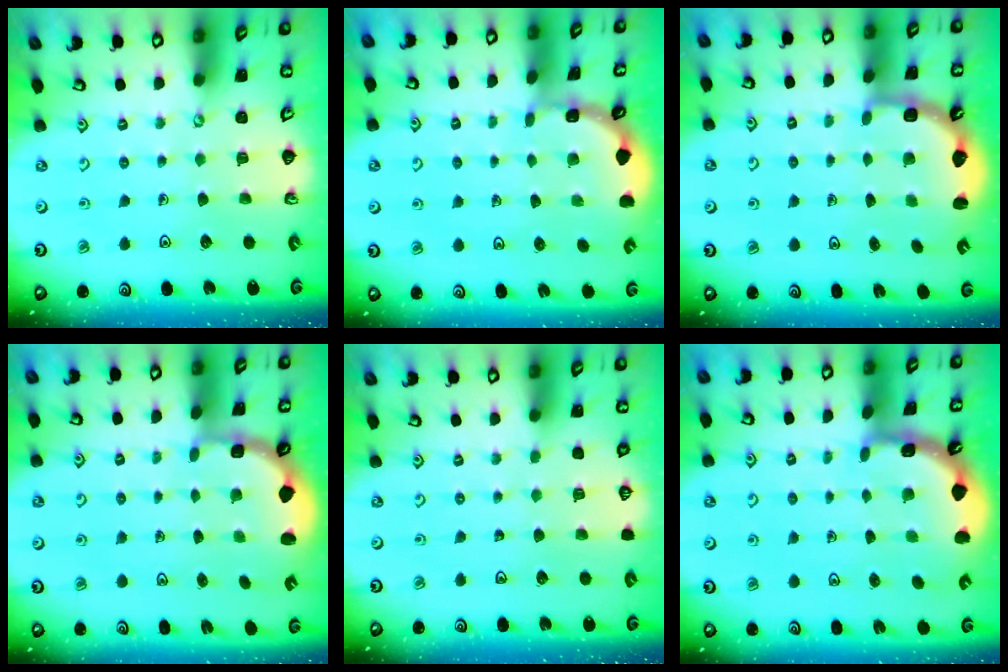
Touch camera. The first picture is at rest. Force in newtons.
{"total": 1.3, "press": 1.3, "slide": 0.1}
{"total": 3.2, "press": 2.2, "slide": 2.4}
{"total": 2.7, "press": 2.1, "slide": 1.7}
{"total": 0.0}
{"total": 2.8, "press": 2.8, "slide": 0.2}